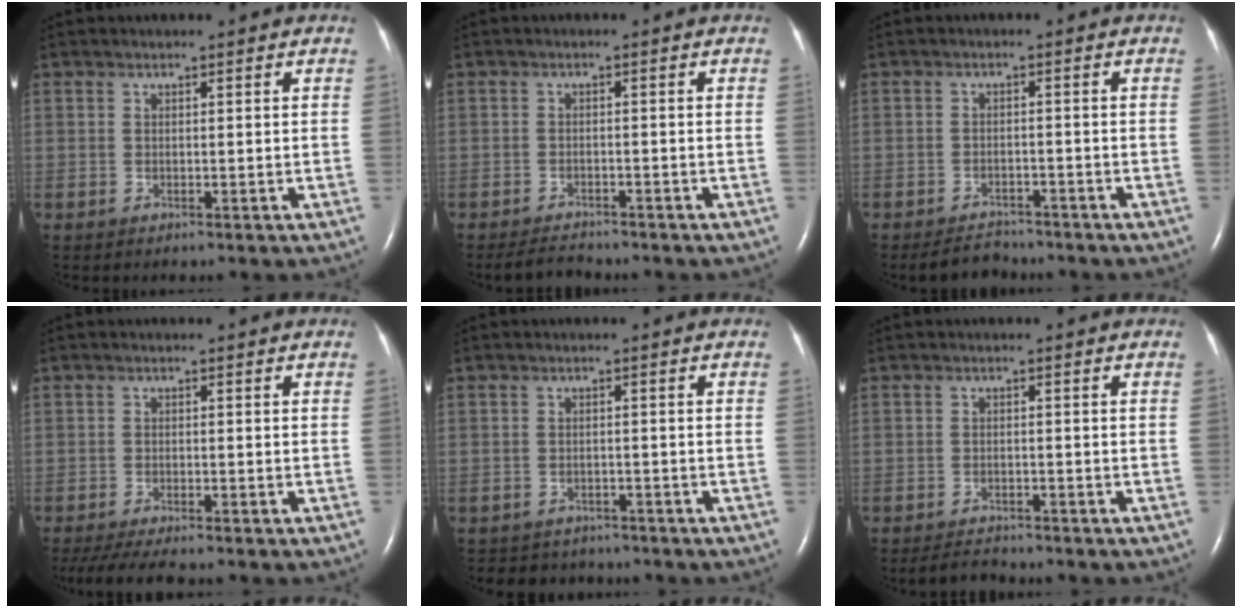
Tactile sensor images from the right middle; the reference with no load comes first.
{"total": 3.0, "force": [-2.9, 0.6, 0.6], "torque": [-0.017, -0.013, -0.049]}
{"total": 3.4, "force": [-3.3, 1.1, 0.3], "torque": [-0.014, -0.007, -0.053]}
{"total": 7.4, "force": [-6.3, 0.9, 3.8], "torque": [-0.066, -0.016, -0.101]}
{"total": 5.3, "force": [-4.7, 2.4, 0.2], "torque": [-0.005, 0.002, -0.061]}
{"total": 2.9, "force": [-2.8, 0.6, 0.4], "torque": [-0.015, -0.012, -0.046]}